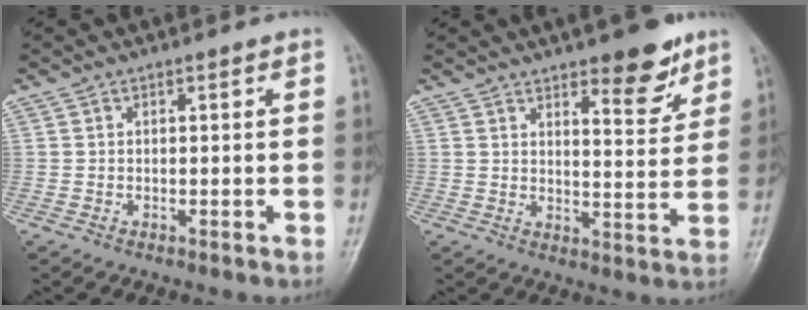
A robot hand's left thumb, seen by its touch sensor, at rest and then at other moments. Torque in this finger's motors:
{"motor_torque": [0.23, 0.01, 0.01, 0.03, 0.06]}